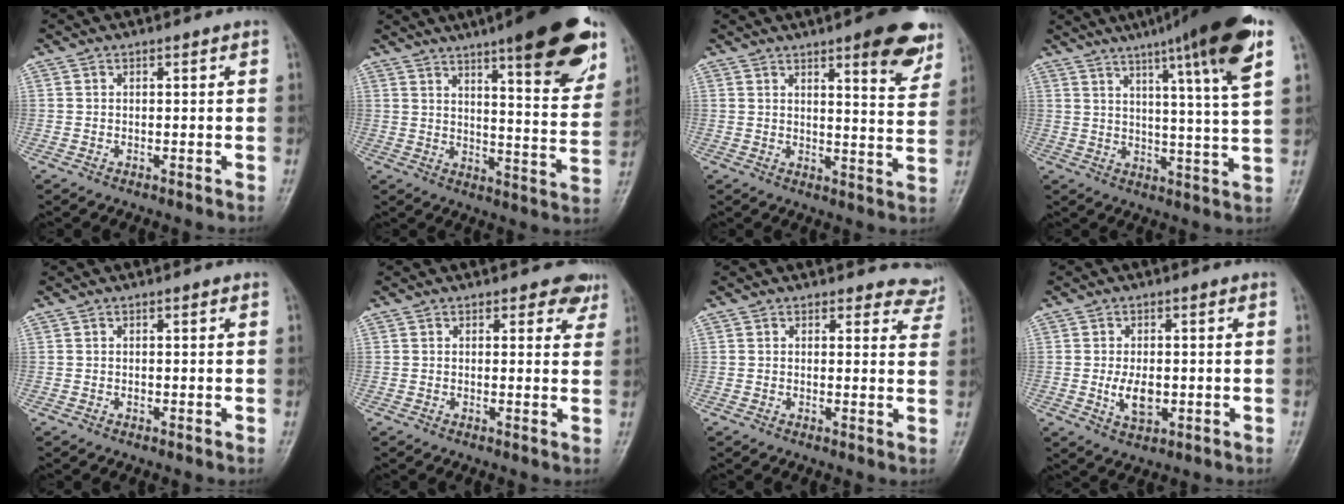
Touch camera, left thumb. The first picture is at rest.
{"total": 21.4, "force": [12.9, 4.7, 16.5], "torque": [-0.193, -0.053, 0.173]}
{"total": 11.9, "force": [7.1, 3.1, 9.0], "torque": [-0.081, -0.035, 0.086]}
{"total": 18.7, "force": [10.6, 1.1, 15.4], "torque": [-0.218, -0.030, 0.140]}
{"total": 0.6, "force": [0.1, 0.4, 0.4], "torque": [-0.001, 0.001, 0.000]}
{"total": 3.9, "force": [2.8, 2.3, 1.4], "torque": [0.015, -0.015, 0.022]}
{"total": 5.6, "force": [5.2, 2.2, -0.4], "torque": [0.050, -0.030, 0.027]}
{"total": 5.2, "force": [-0.6, 3.0, 4.2], "torque": [-0.068, -0.007, -0.006]}